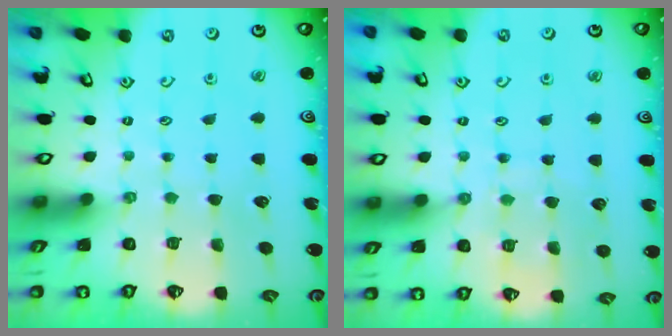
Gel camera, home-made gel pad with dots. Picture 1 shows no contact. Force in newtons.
{"total": 6.7, "press": 6.6, "slide": 0.6}